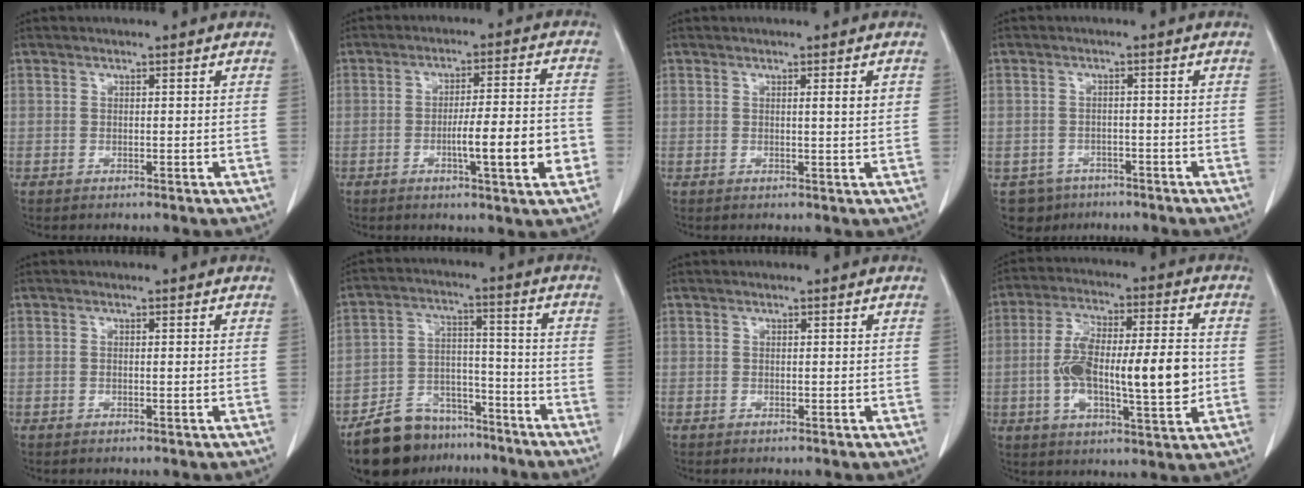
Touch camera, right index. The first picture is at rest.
{"total": 10.3, "force": [-3.0, 0.9, 9.9], "torque": [-0.149, 0.002, -0.045]}
{"total": 2.0, "force": [0.6, -0.1, 1.9], "torque": [-0.030, -0.001, 0.008]}
{"total": 4.6, "force": [-2.8, 3.6, 0.0], "torque": [0.007, 0.009, -0.036]}
{"total": 0.6, "force": [0.0, 0.1, 0.6], "torque": [-0.015, -0.002, 0.001]}
{"total": 11.8, "force": [-9.4, 6.2, 3.4], "torque": [-0.051, 0.033, -0.152]}
{"total": 0.0}
{"total": 16.9, "force": [-1.3, 4.3, 16.3], "torque": [-0.289, 0.011, -0.020]}